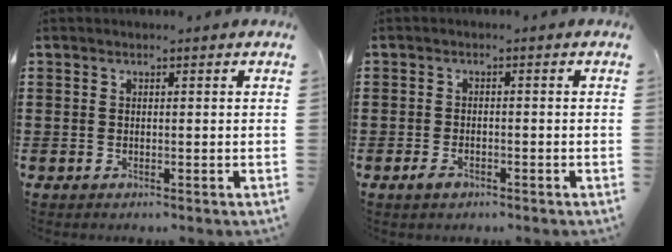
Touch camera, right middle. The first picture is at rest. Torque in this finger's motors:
{"motor_torque": [0.54, 0.48, 0.00, 0.05]}